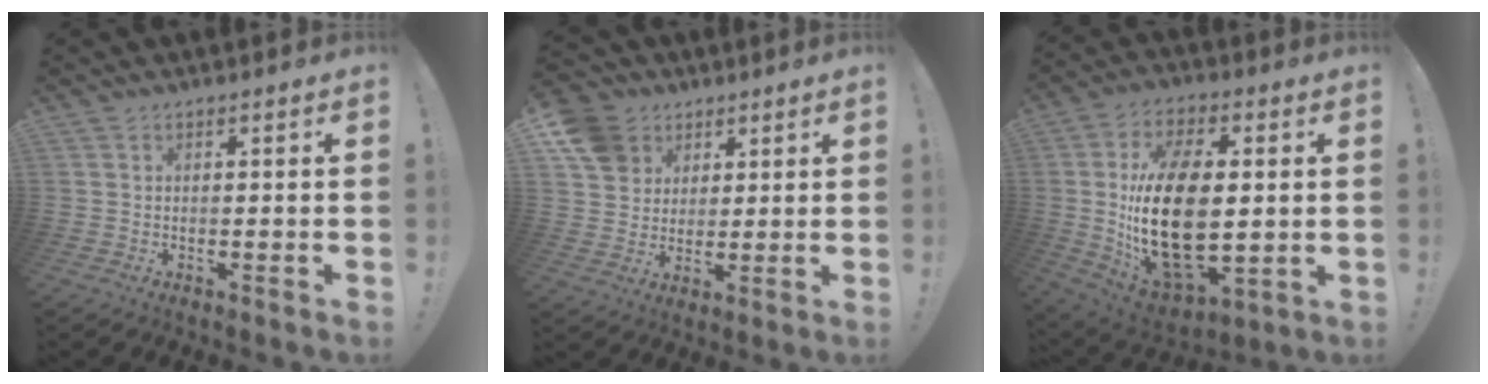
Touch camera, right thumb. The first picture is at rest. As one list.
[{"total": 11.1, "force": [4.9, 9.3, 3.6], "torque": [-0.052, -0.027, 0.101]}, {"total": 25.5, "force": [0.9, 14.0, 21.3], "torque": [-0.418, -0.012, 0.021]}]